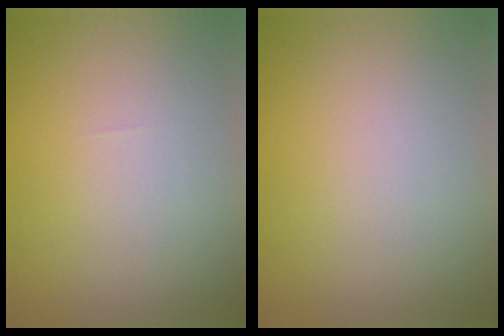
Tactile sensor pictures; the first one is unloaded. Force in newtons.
{"total": 0.0}